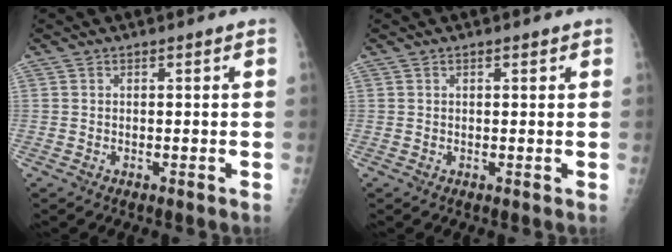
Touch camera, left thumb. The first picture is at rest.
{"total": 1.0, "force": [0.6, 0.4, 0.7], "torque": [-0.009, 0.000, 0.007]}